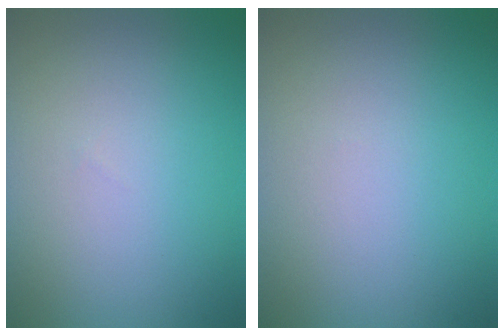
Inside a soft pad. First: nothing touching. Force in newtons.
{"total": 0.0}